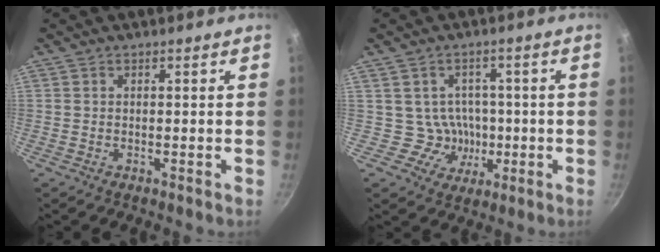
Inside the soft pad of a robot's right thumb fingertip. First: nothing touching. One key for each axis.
{"total": 6.2, "fx": -0.7, "fy": 6.1, "fz": 0.8, "tx": 0.026, "ty": 0.012, "tz": -0.009}